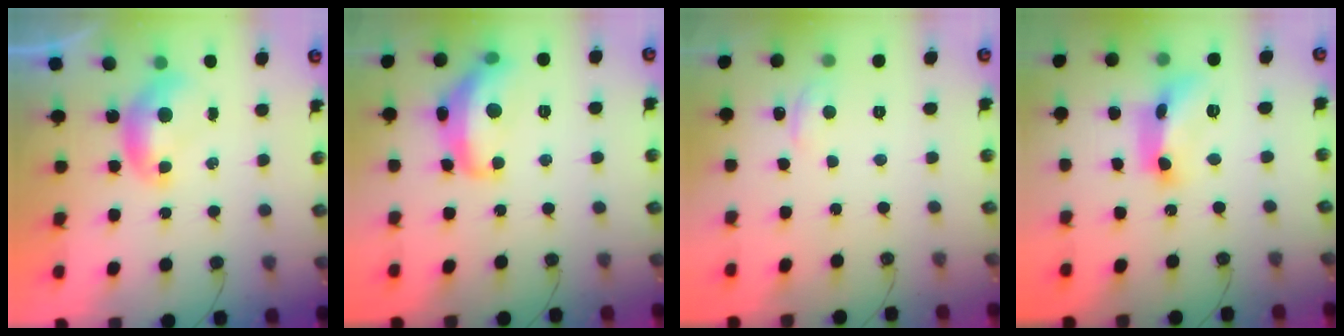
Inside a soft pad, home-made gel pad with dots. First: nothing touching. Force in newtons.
{"total": 9.9, "press": 9.9, "slide": 0.8}
{"total": 0.5, "press": 0.3, "slide": 0.4}
{"total": 11.6, "press": 11.5, "slide": 0.7}